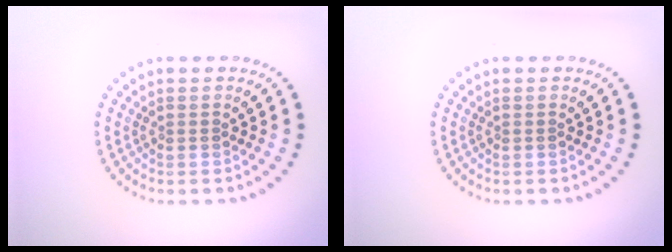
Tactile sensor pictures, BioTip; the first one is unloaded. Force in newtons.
{"total": 0.0}